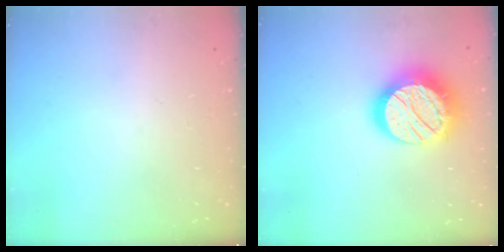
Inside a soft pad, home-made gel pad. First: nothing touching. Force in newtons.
{"total": 19.6, "press": 19.6, "slide": 1.3}